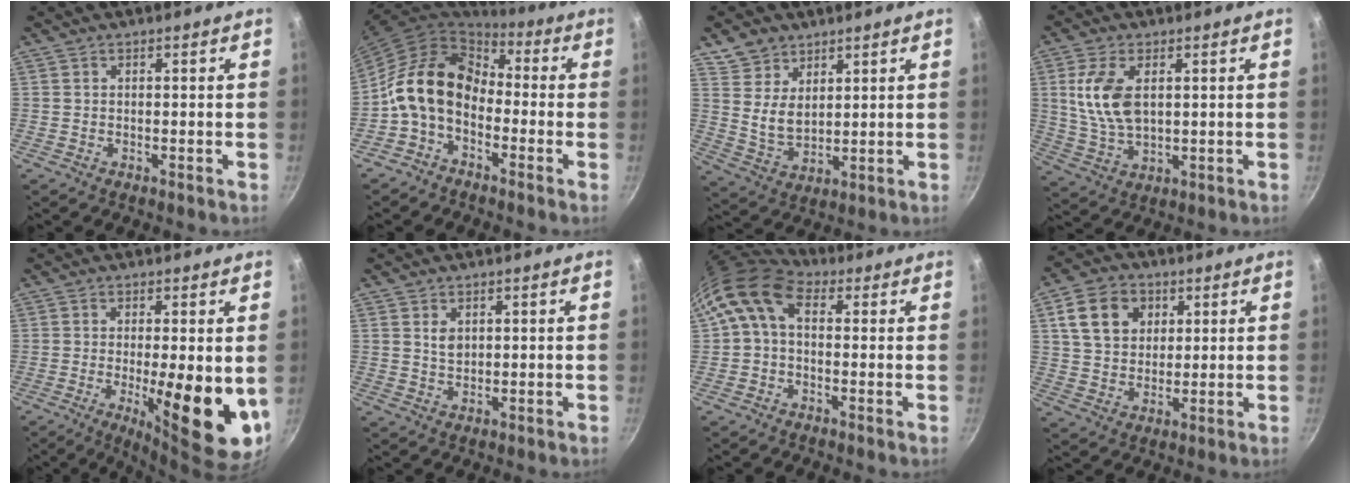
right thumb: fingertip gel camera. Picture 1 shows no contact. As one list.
[{"total": 13.9, "force": [-2.5, 9.9, 9.4], "torque": [-0.152, 0.050, -0.069]}, {"total": 7.9, "force": [4.8, 5.5, 3.1], "torque": [-0.037, -0.026, 0.096]}, {"total": 10.2, "force": [2.2, 5.8, 8.1], "torque": [-0.158, -0.013, 0.047]}, {"total": 14.8, "force": [-1.8, 3.9, 14.2], "torque": [-0.188, -0.018, -0.018]}, {"total": 2.7, "force": [0.9, 1.9, 1.6], "torque": [-0.022, -0.003, 0.018]}, {"total": 10.1, "force": [2.3, 6.7, 7.2], "torque": [-0.135, 0.023, 0.025]}, {"total": 11.0, "force": [3.7, 8.5, 5.8], "torque": [-0.081, 0.001, 0.062]}]